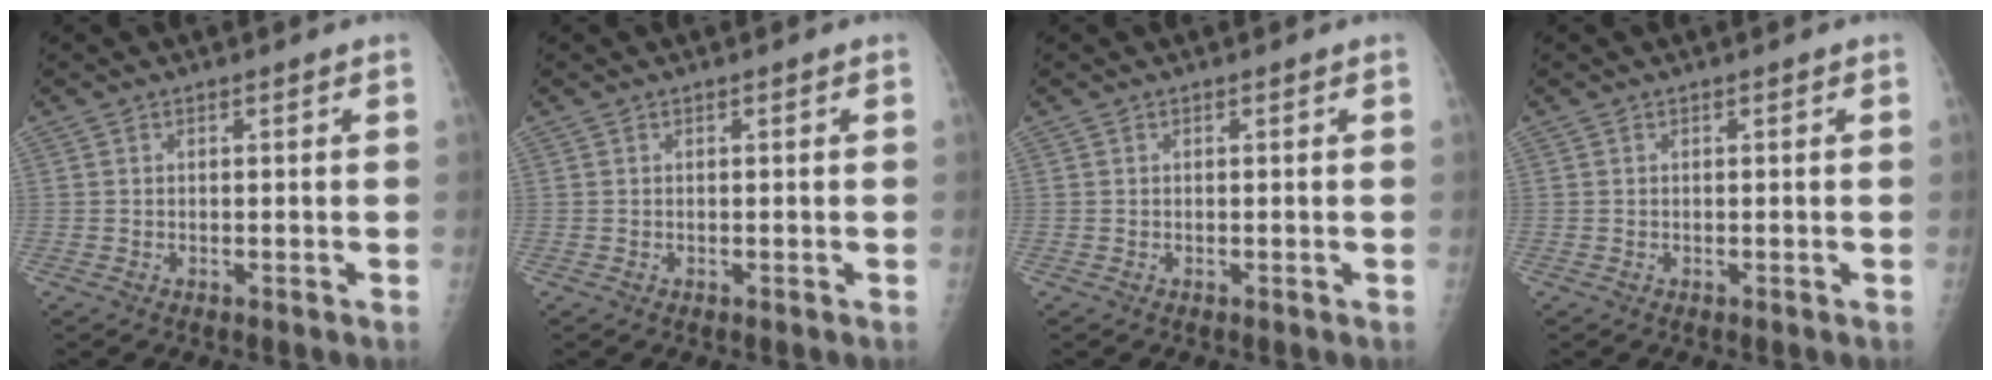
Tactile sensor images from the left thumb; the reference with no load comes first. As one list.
[{"total": 0.0}, {"total": 0.0}, {"total": 0.0}]